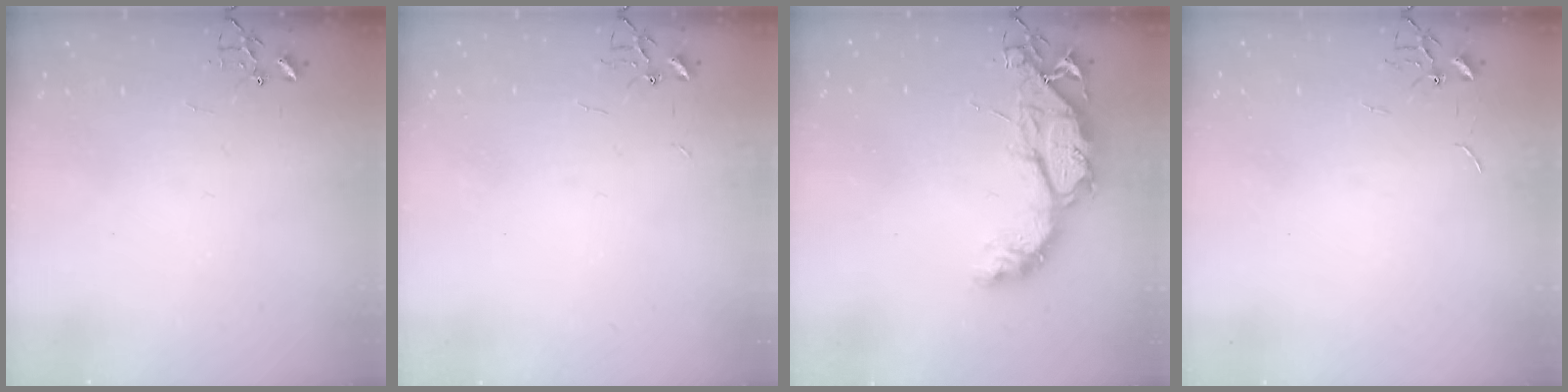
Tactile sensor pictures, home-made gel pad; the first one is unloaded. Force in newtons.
{"total": 1.9, "press": 1.9, "slide": 0.3}
{"total": 14.8, "press": 14.7, "slide": 1.4}
{"total": 0.8, "press": 0.8, "slide": 0.2}